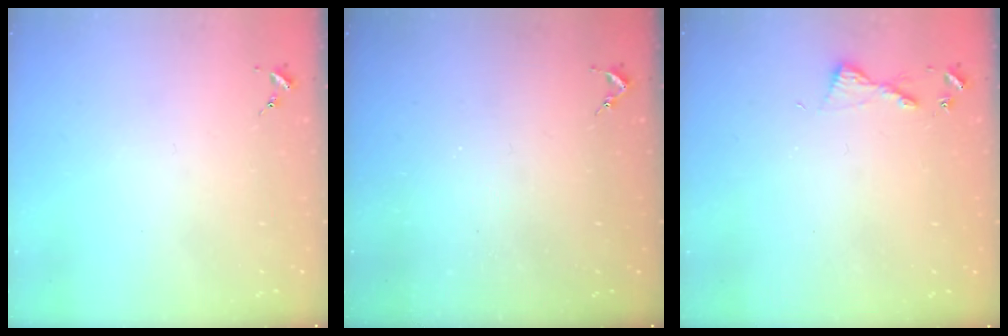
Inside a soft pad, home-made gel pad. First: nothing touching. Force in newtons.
{"total": 2.5, "press": 2.5, "slide": 0.3}
{"total": 5.7, "press": 5.7, "slide": 0.5}